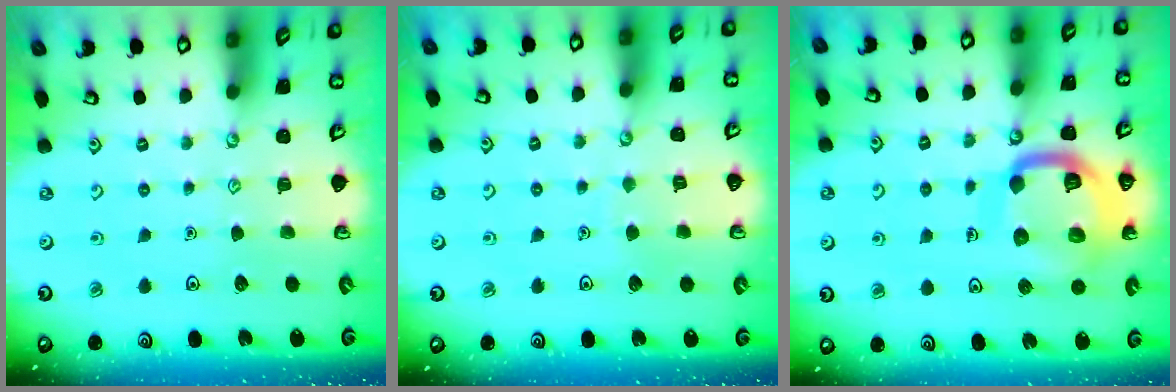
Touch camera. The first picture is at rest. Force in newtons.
{"total": 3.3, "press": 3.3, "slide": 0.3}
{"total": 17.0, "press": 16.9, "slide": 1.9}